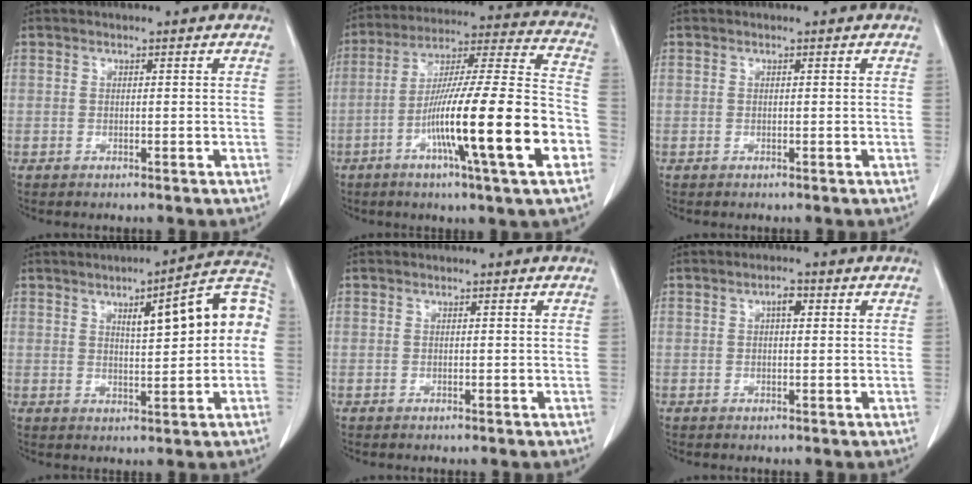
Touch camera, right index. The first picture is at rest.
{"total": 21.8, "force": [-7.4, 0.5, 20.5], "torque": [-0.321, -0.012, -0.127]}
{"total": 0.0}
{"total": 11.7, "force": [2.1, 2.4, 11.3], "torque": [-0.149, 0.036, 0.025]}
{"total": 0.0}
{"total": 1.9, "force": [0.6, 0.7, 1.6], "torque": [-0.027, 0.003, 0.007]}